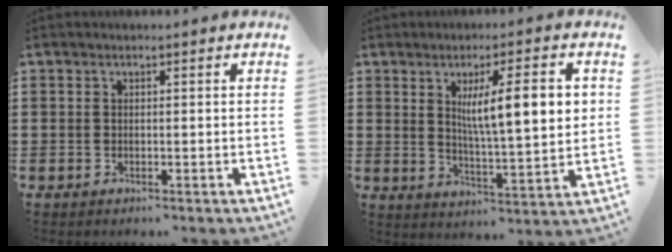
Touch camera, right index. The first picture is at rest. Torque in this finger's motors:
{"motor_torque": [1.62, 0.52, 0.39, 0.21]}